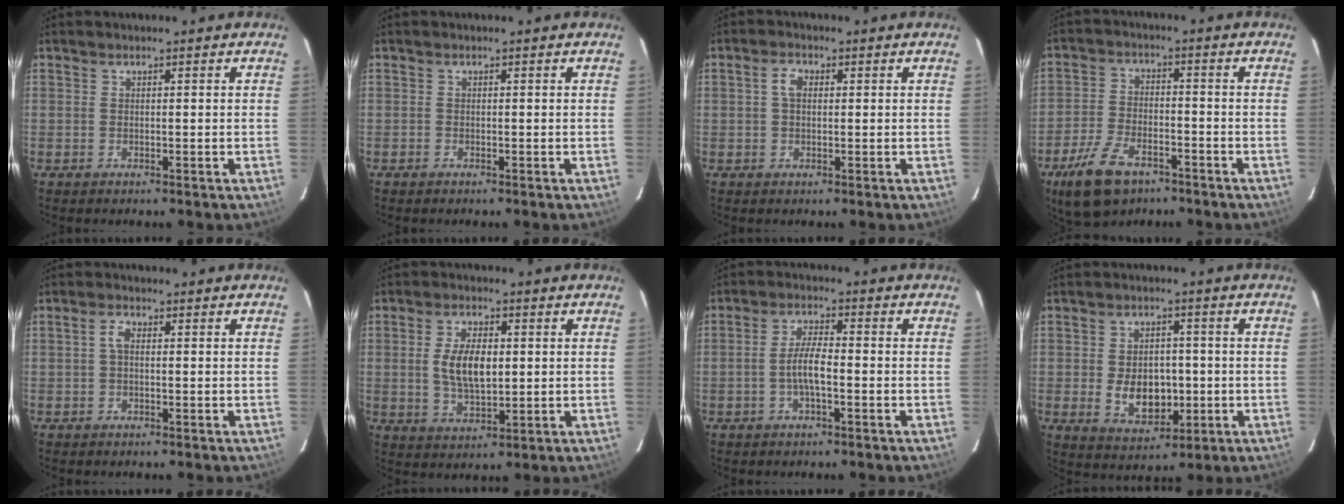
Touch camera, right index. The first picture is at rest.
{"total": 0.0}
{"total": 2.6, "force": [0.5, 1.6, 2.0], "torque": [-0.039, 0.009, 0.009]}
{"total": 11.4, "force": [-7.3, 5.8, 6.7], "torque": [-0.159, -0.009, -0.132]}
{"total": 1.9, "force": [0.1, 1.0, 1.6], "torque": [-0.036, 0.008, 0.001]}
{"total": 8.2, "force": [0.7, 4.0, 7.2], "torque": [-0.140, 0.003, 0.017]}
{"total": 4.8, "force": [-1.5, 1.1, 4.5], "torque": [-0.090, 0.005, -0.029]}
{"total": 9.4, "force": [-1.7, 6.2, 6.9], "torque": [-0.136, -0.003, -0.012]}